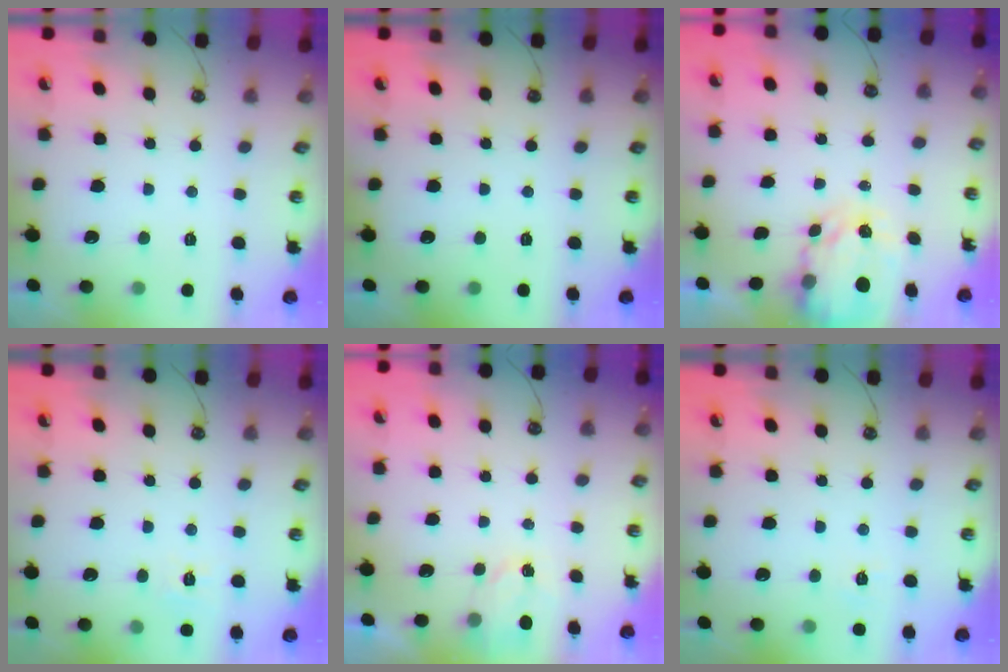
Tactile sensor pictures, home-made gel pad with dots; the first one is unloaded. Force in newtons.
{"total": 0.0}
{"total": 4.0, "press": 4.0, "slide": 0.3}
{"total": 5.5, "press": 5.5, "slide": 0.6}
{"total": 2.4, "press": 2.4, "slide": 0.3}
{"total": 4.1, "press": 4.1, "slide": 0.6}